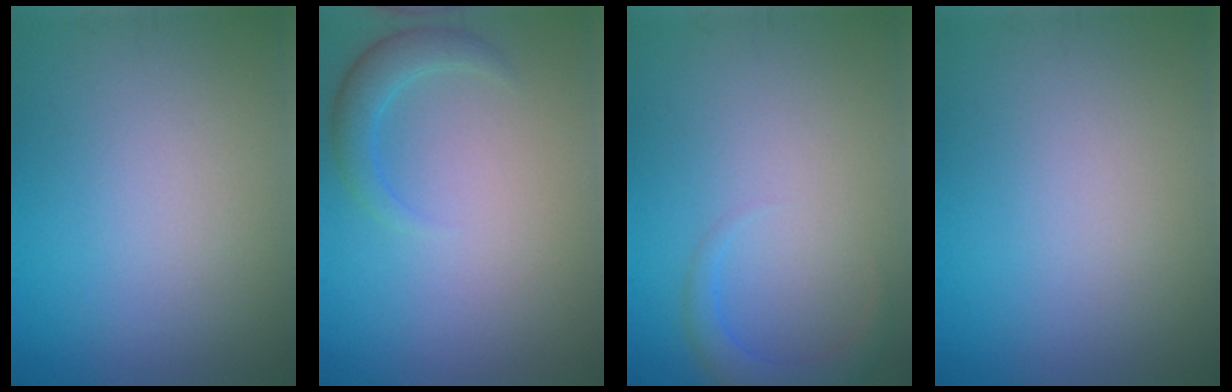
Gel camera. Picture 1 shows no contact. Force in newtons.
{"total": 2.4, "press": 2.4, "slide": 0.1}
{"total": 2.1, "press": 2.1, "slide": 0.2}
{"total": 0.0}